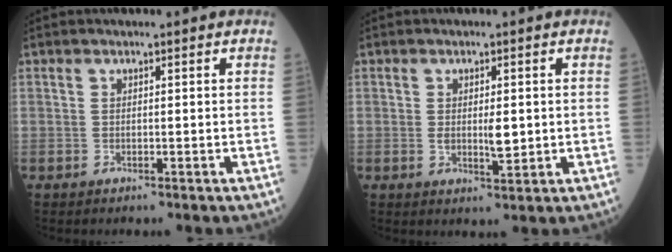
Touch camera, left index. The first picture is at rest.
{"total": 3.0, "force": [-0.1, 0.9, 2.9], "torque": [-0.046, -0.008, -0.001]}